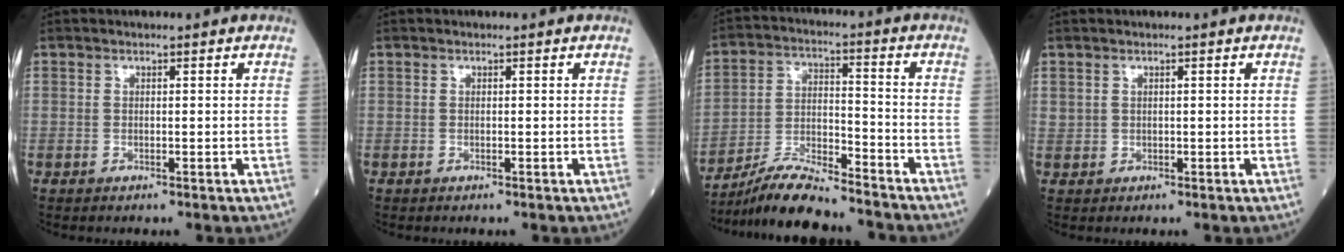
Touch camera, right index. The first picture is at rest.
{"total": 0.0}
{"total": 10.9, "force": [-10.2, 0.9, 3.9], "torque": [-0.075, 0.002, -0.187]}
{"total": 0.6, "force": [0.5, 0.4, 0.1], "torque": [0.006, 0.002, 0.007]}